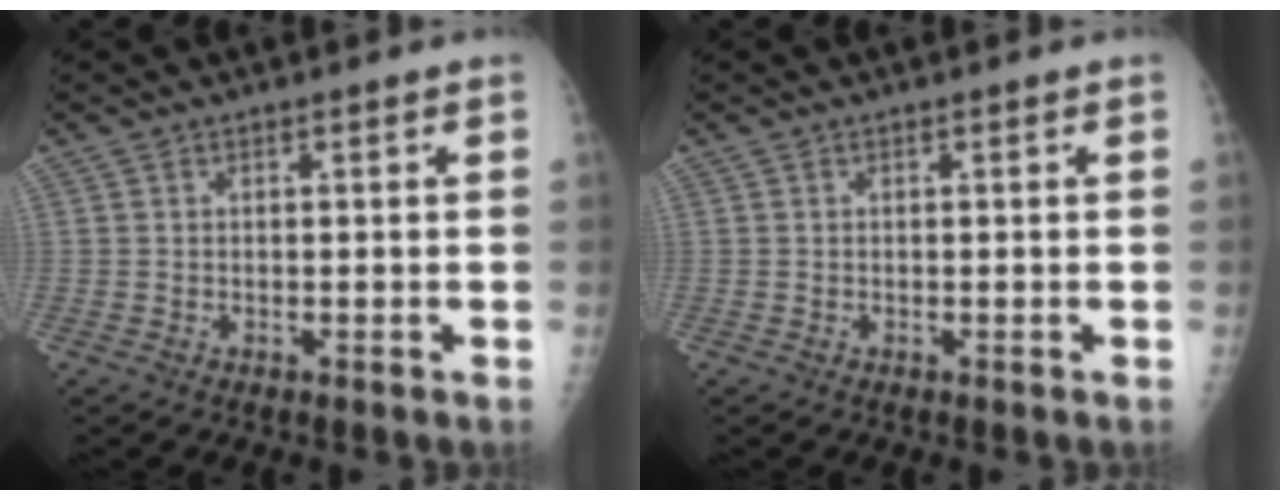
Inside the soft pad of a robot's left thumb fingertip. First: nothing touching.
{"total": 0.0}